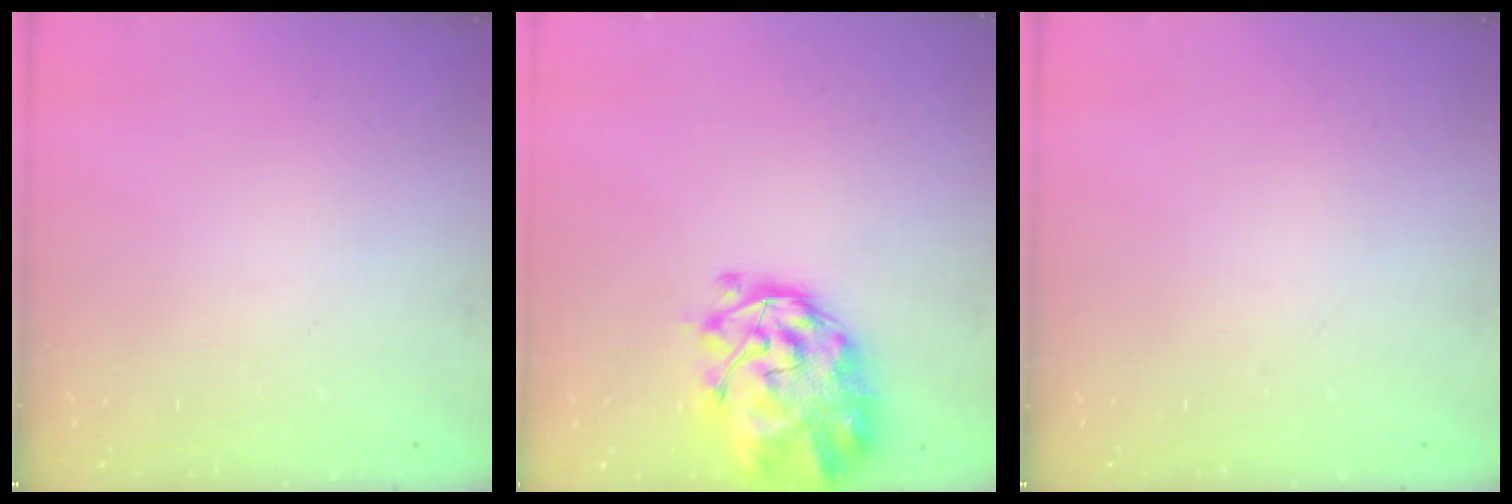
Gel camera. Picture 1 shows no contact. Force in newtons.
{"total": 3.8, "press": 3.6, "slide": 1.2}
{"total": 0.0}